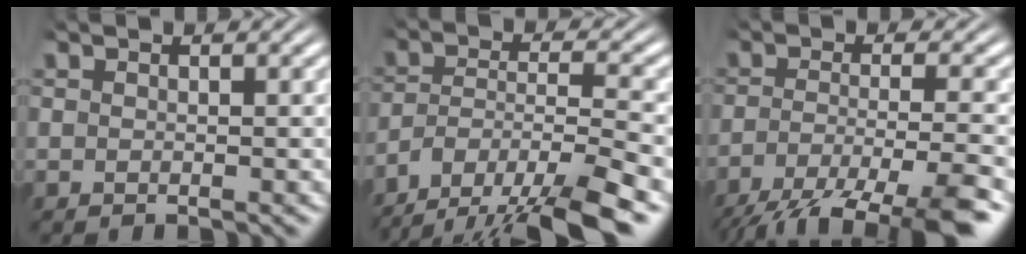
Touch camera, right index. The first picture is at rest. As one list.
[{"total": 8.1, "force": [-4.2, 4.1, 5.5], "torque": [-0.104, -0.031, -0.057]}, {"total": 9.5, "force": [-6.6, 3.3, 6.1], "torque": [-0.103, -0.045, -0.080]}]